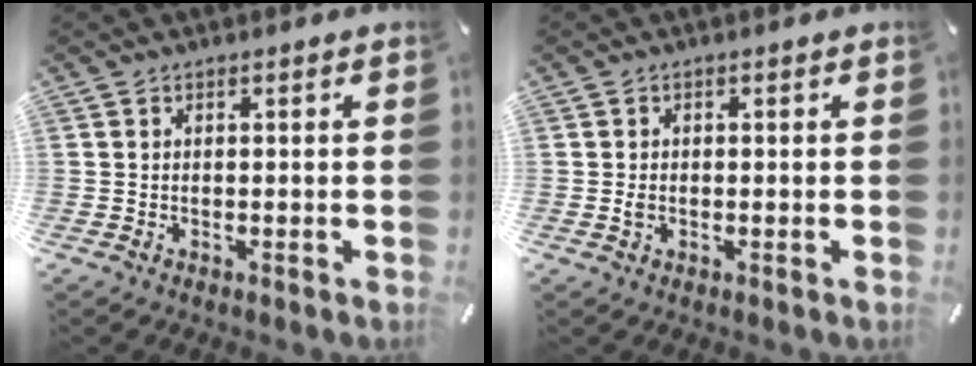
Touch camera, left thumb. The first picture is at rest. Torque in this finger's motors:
{"motor_torque": [-0.02, 0.15, -0.07, -0.05, 0.00]}